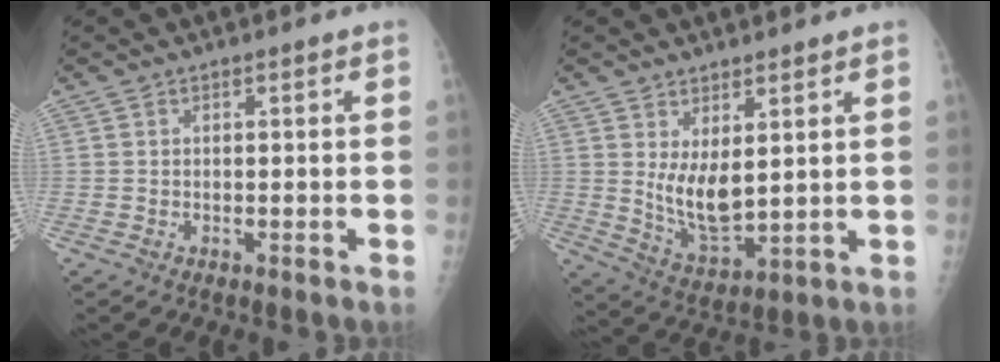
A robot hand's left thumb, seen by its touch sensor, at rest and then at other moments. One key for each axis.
{"total": 8.7, "fx": 2.4, "fy": 3.9, "fz": 7.4, "tx": -0.121, "ty": -0.039, "tz": 0.060}